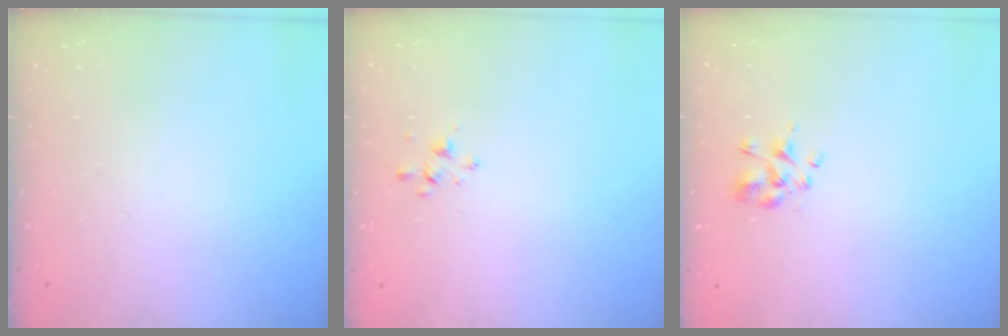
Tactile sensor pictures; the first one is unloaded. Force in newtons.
{"total": 1.8, "press": 1.7, "slide": 0.4}
{"total": 2.3, "press": 2.2, "slide": 0.8}